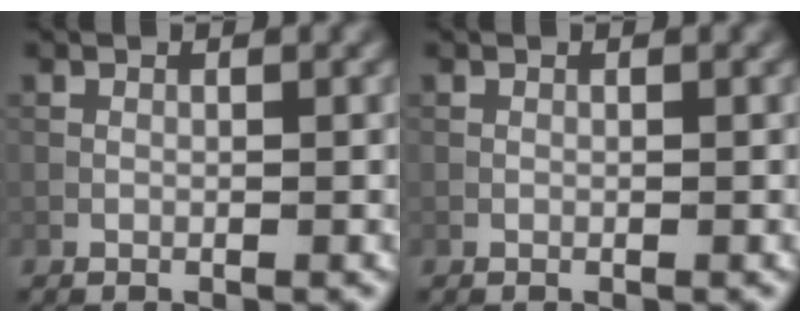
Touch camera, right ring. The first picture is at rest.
{"total": 0.0}